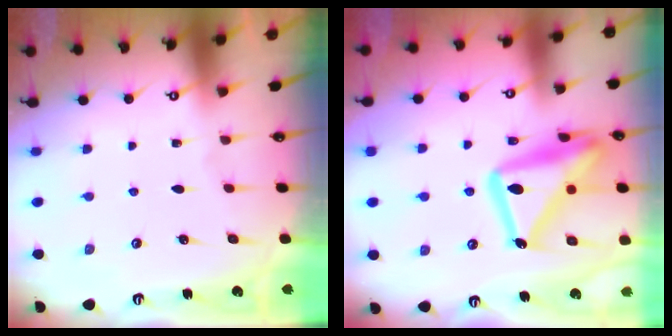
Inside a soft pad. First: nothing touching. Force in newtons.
{"total": 21.1, "press": 21.0, "slide": 1.6}